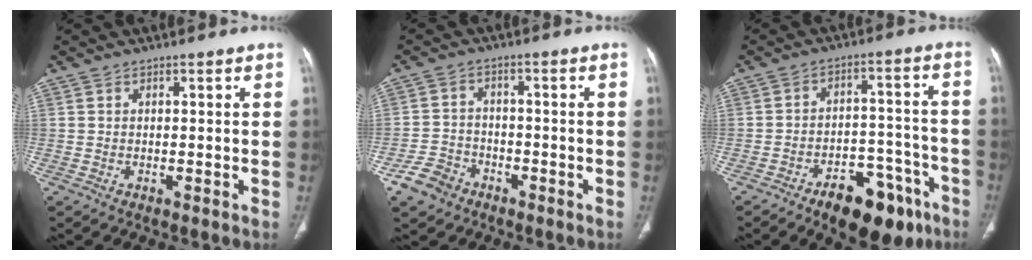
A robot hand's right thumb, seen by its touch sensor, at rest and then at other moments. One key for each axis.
{"total": 5.9, "fx": -3.8, "fy": 4.2, "fz": 1.8, "tx": -0.029, "ty": 0.024, "tz": -0.068}
{"total": 15.1, "fx": -9.6, "fy": 7.2, "fz": 9.2, "tx": -0.093, "ty": 0.071, "tz": -0.135}